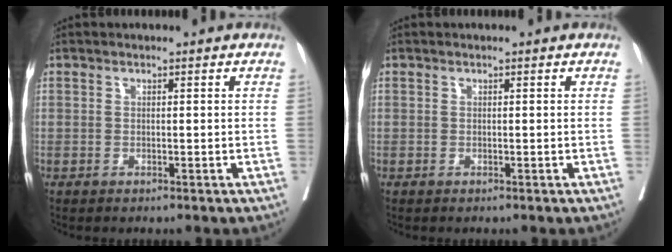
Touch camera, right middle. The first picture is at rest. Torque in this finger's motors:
{"motor_torque": [-0.39, -0.26, -0.01, -0.01]}